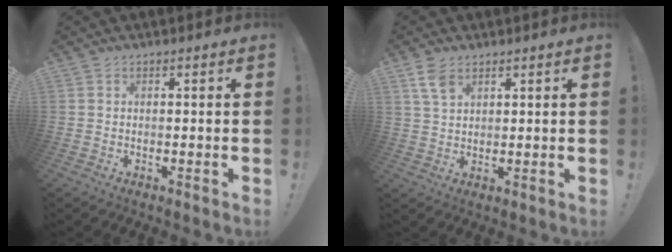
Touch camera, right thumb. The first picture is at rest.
{"total": 5.4, "force": [3.2, 2.8, 3.2], "torque": [-0.056, -0.012, 0.061]}